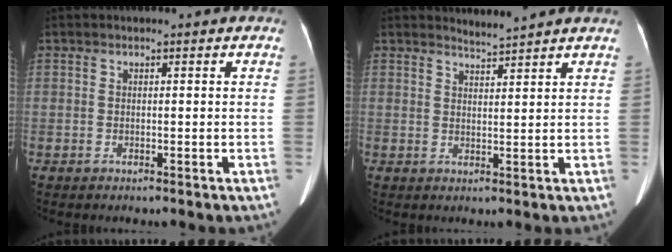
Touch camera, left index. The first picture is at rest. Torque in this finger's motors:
{"motor_torque": [0.04, -0.31, -0.01, 0.01]}